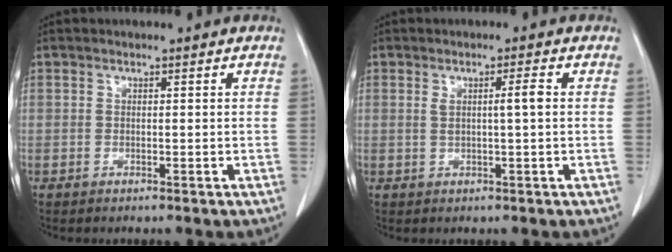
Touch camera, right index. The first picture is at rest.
{"total": 2.7, "force": [0.4, -0.2, 2.6], "torque": [-0.044, -0.001, 0.008]}